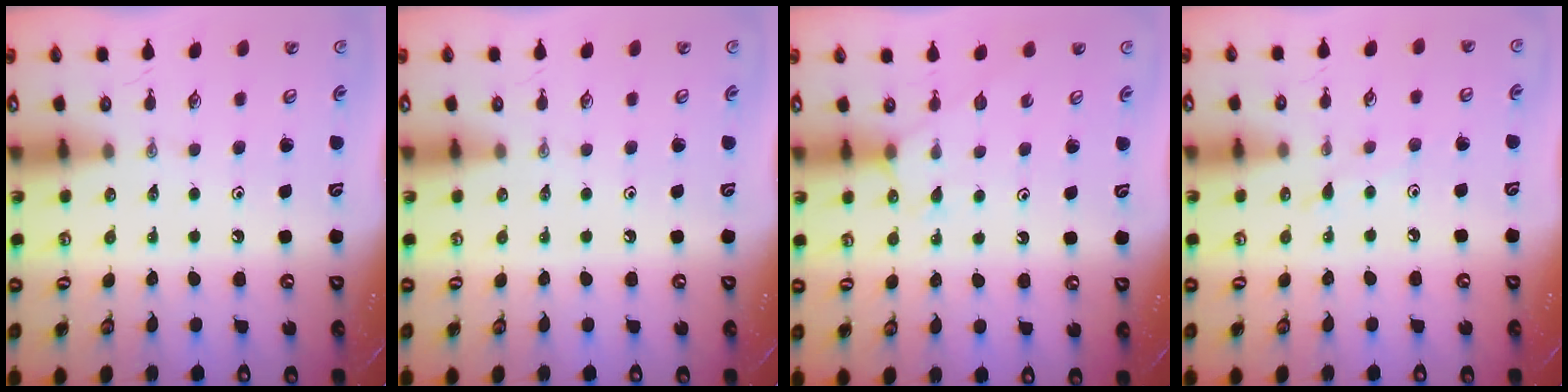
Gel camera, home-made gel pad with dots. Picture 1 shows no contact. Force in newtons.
{"total": 0.0}
{"total": 5.9, "press": 5.9, "slide": 0.5}
{"total": 3.5, "press": 3.5, "slide": 0.4}